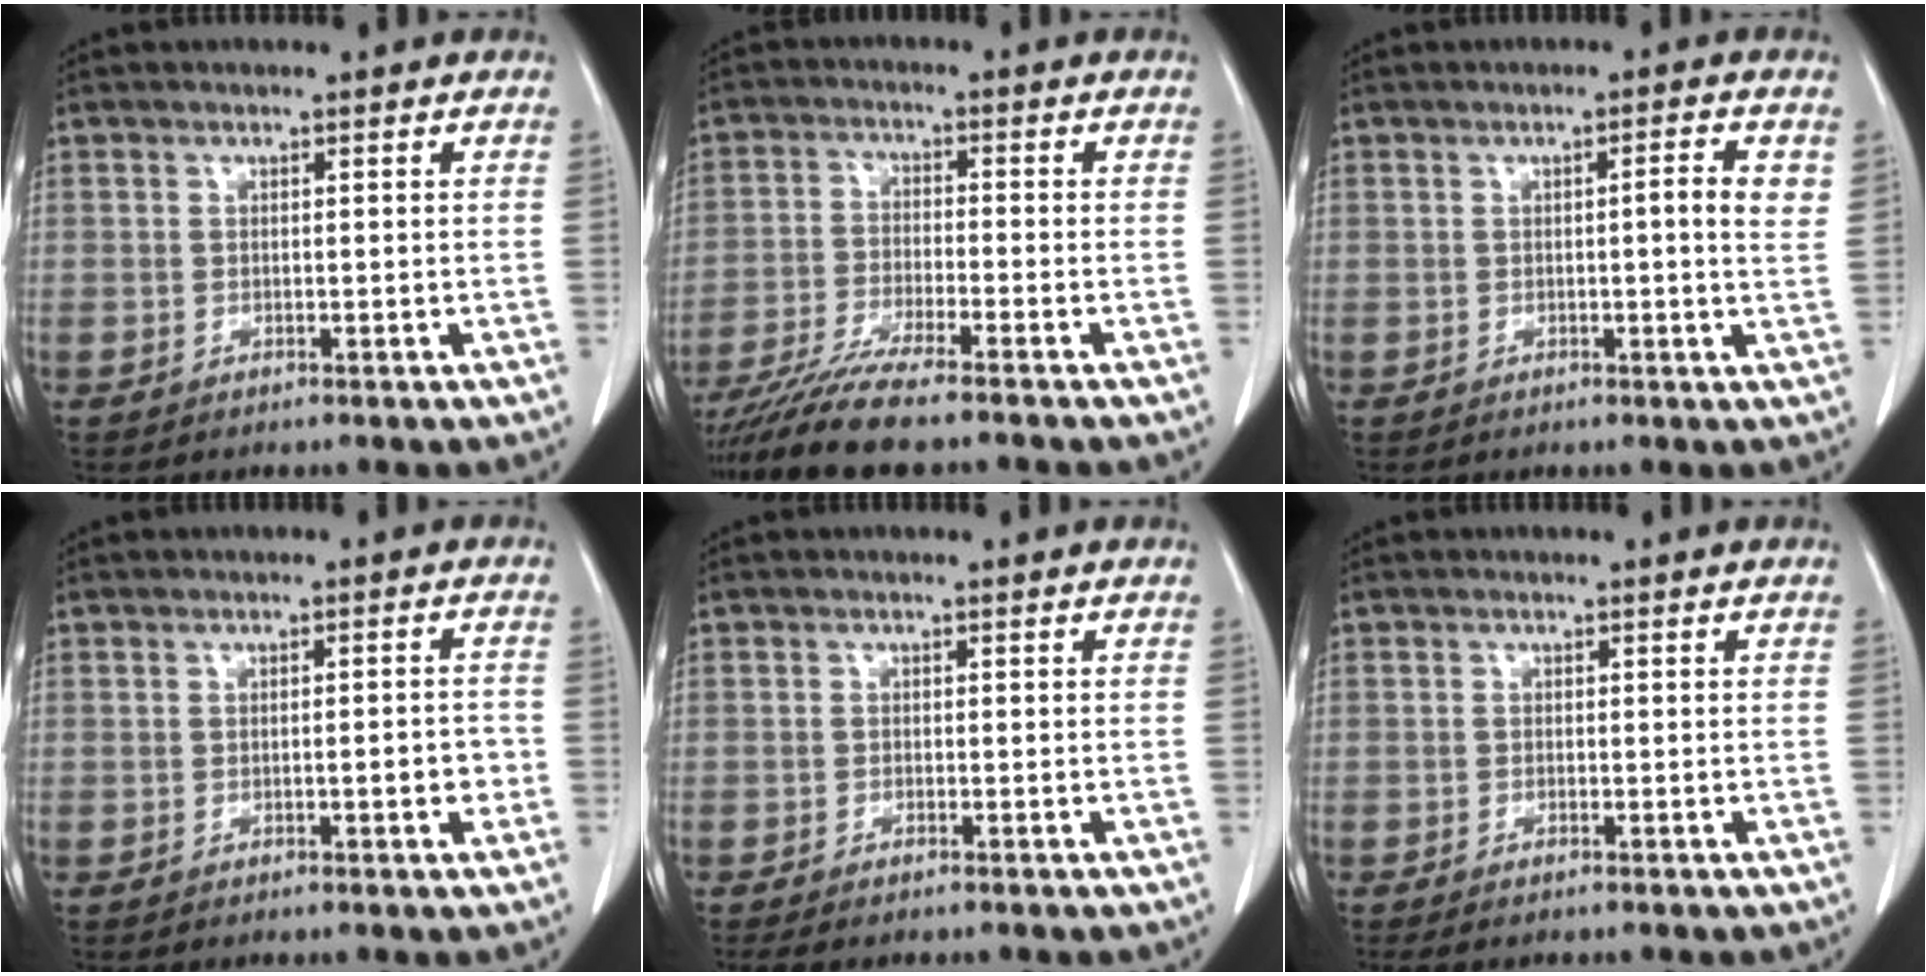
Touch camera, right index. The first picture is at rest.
{"total": 9.3, "force": [-7.9, -0.3, 5.0], "torque": [-0.085, -0.025, -0.137]}
{"total": 3.4, "force": [0.8, 0.1, 3.4], "torque": [-0.042, 0.002, 0.006]}
{"total": 2.6, "force": [-0.7, 0.7, 2.4], "torque": [-0.034, 0.002, -0.008]}
{"total": 2.2, "force": [-1.9, 0.3, 1.1], "torque": [-0.016, -0.004, -0.026]}
{"total": 1.3, "force": [-1.1, 0.1, 0.7], "torque": [-0.012, -0.002, -0.015]}